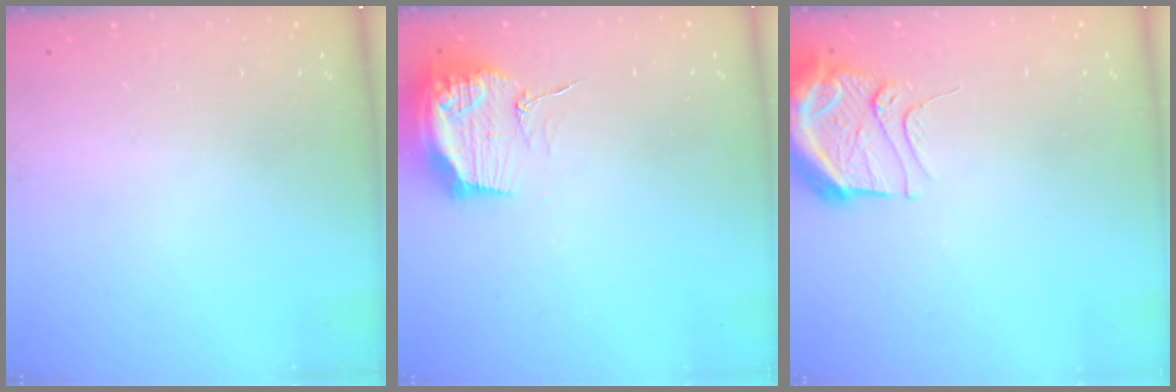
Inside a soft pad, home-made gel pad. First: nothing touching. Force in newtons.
{"total": 16.1, "press": 16.1, "slide": 0.2}
{"total": 11.0, "press": 11.0, "slide": 0.9}